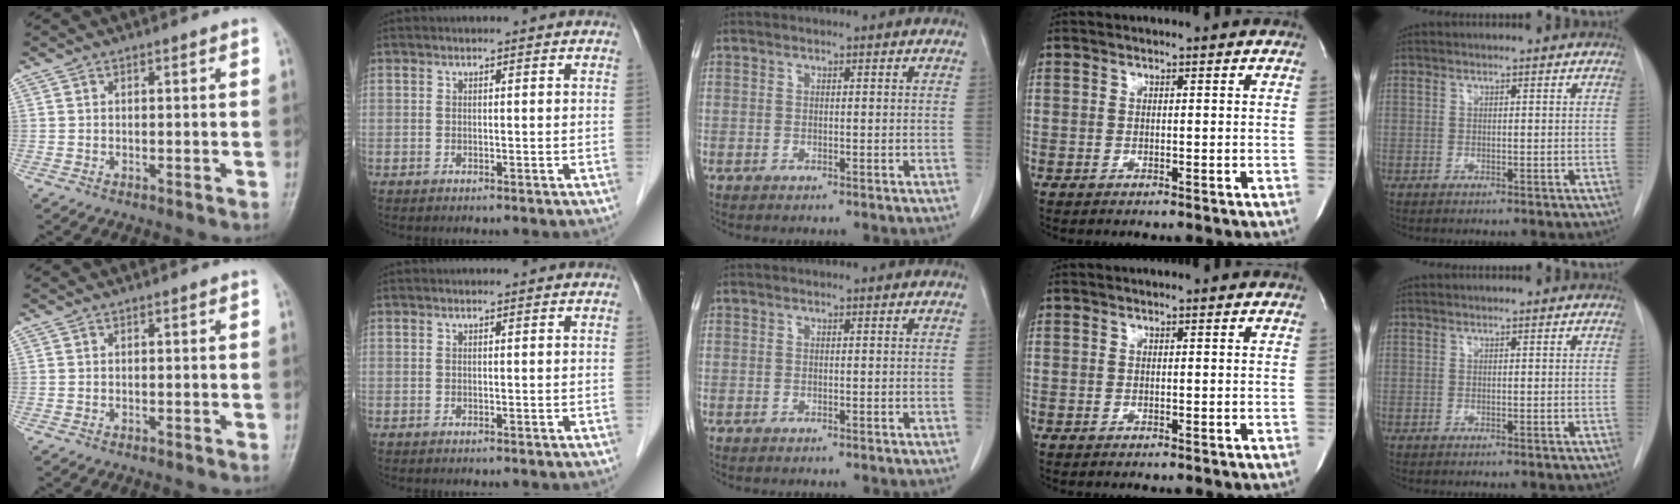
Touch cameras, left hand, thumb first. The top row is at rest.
{}